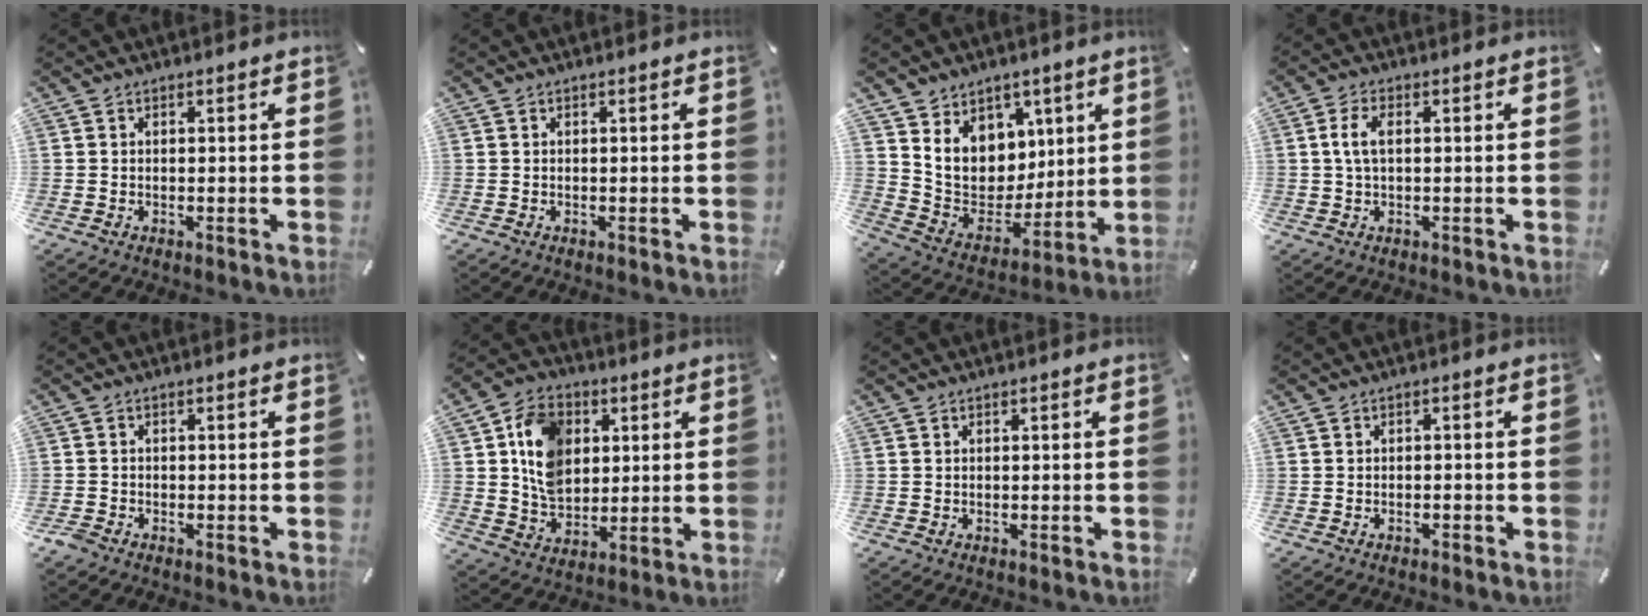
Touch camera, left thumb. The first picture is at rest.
{"total": 0.0}
{"total": 12.8, "force": [5.2, 11.1, 3.8], "torque": [-0.077, -0.051, 0.110]}
{"total": 4.9, "force": [0.7, 2.4, 4.2], "torque": [-0.098, 0.003, 0.007]}
{"total": 1.4, "force": [-1.1, 0.7, 0.5], "torque": [-0.015, 0.000, -0.024]}
{"total": 12.3, "force": [3.0, 9.8, 6.7], "torque": [-0.127, 0.011, 0.058]}
{"total": 0.0}
{"total": 1.1, "force": [-0.9, 0.4, 0.5], "torque": [-0.011, 0.001, -0.017]}